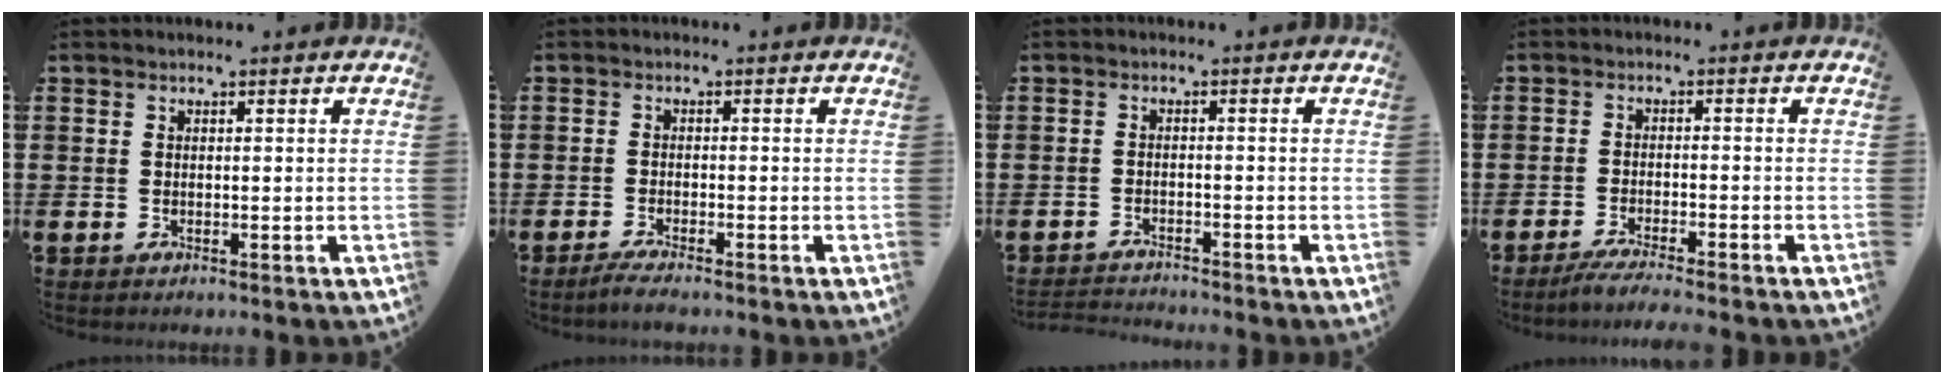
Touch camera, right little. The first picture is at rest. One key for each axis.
{"total": 1.3, "fx": -0.9, "fy": 0.0, "fz": 1.0, "tx": -0.016, "ty": 0.000, "tz": -0.017}
{"total": 1.7, "fx": -1.7, "fy": -0.1, "fz": -0.1, "tx": -0.002, "ty": 0.002, "tz": -0.036}
{"total": 2.9, "fx": -2.5, "fy": -0.2, "fz": 1.5, "tx": -0.021, "ty": 0.000, "tz": -0.046}